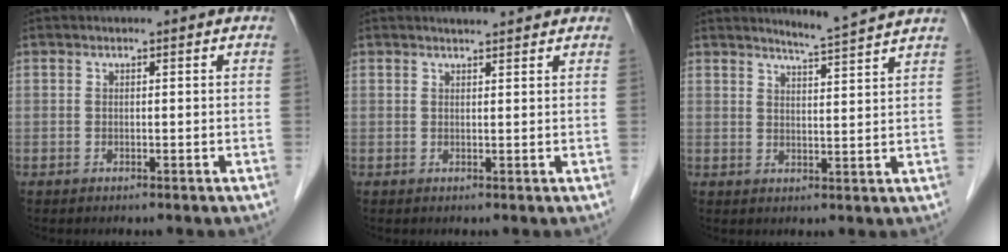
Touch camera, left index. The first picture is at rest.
{"total": 3.4, "force": [3.2, 0.5, 1.1], "torque": [-0.011, 0.012, 0.042]}
{"total": 5.8, "force": [5.4, -1.7, 1.3], "torque": [-0.029, -0.014, 0.075]}